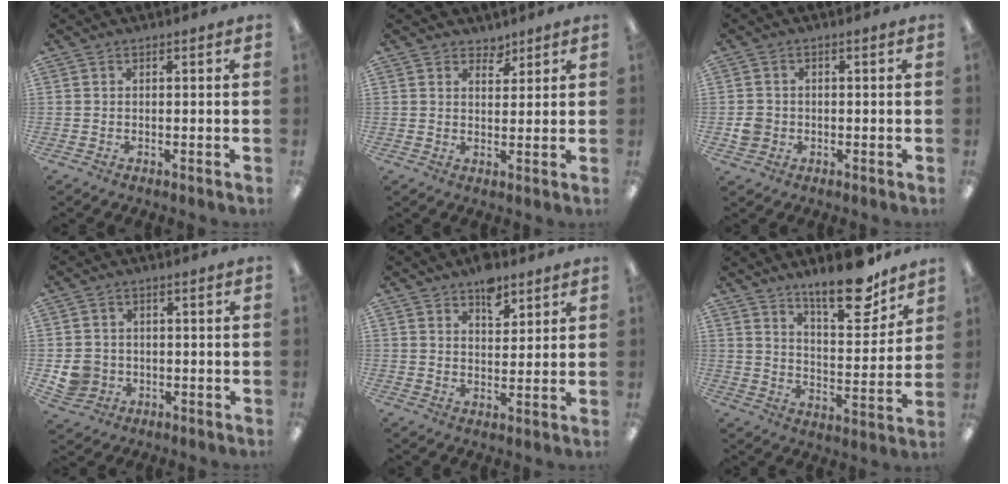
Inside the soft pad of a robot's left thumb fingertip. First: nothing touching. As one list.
[{"total": 3.3, "force": [2.8, 1.6, 0.6], "torque": [0.007, -0.020, 0.048]}, {"total": 3.4, "force": [-0.6, 3.2, 0.9], "torque": [-0.007, 0.003, -0.012]}, {"total": 5.3, "force": [-0.9, 5.0, 1.4], "torque": [-0.029, 0.010, -0.012]}, {"total": 6.9, "force": [4.9, 3.7, 3.2], "torque": [-0.029, -0.027, 0.081]}, {"total": 15.2, "force": [12.0, 4.4, 8.3], "torque": [-0.120, -0.076, 0.201]}]